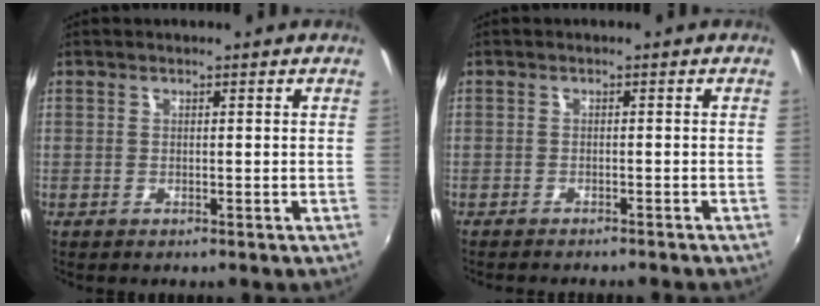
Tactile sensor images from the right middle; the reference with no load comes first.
{"total": 5.0, "force": [-4.5, 0.7, 2.0], "torque": [-0.044, -0.016, -0.066]}